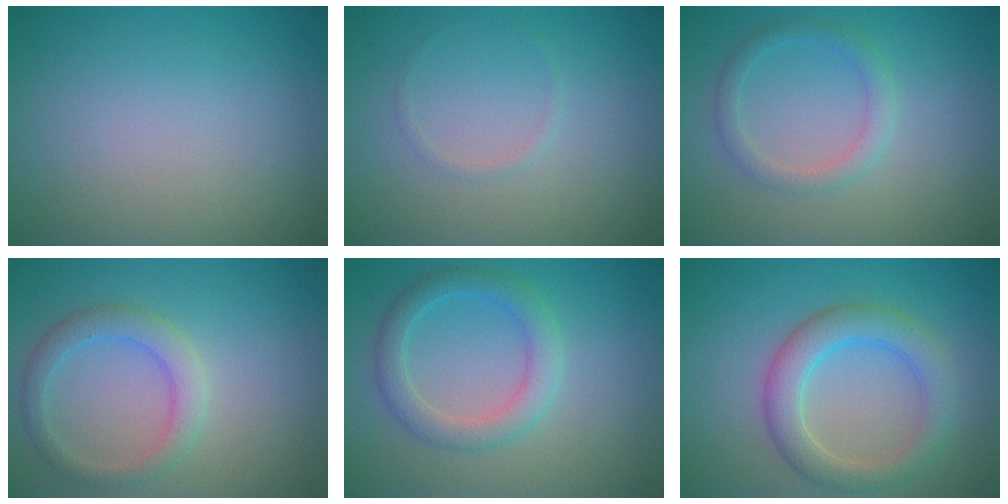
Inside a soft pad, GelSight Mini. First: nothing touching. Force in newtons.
{"total": 0.7, "press": 0.7, "slide": 0.1}
{"total": 2.0, "press": 2.0, "slide": 0.0}
{"total": 2.9, "press": 2.9, "slide": 0.1}
{"total": 2.2, "press": 2.2, "slide": 0.3}
{"total": 4.5, "press": 4.5, "slide": 0.1}